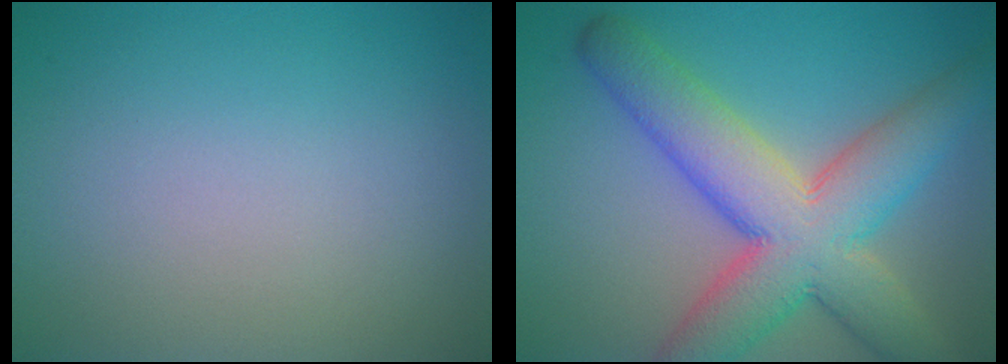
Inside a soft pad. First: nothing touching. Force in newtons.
{"total": 10.2, "press": 10.2, "slide": 0.5}